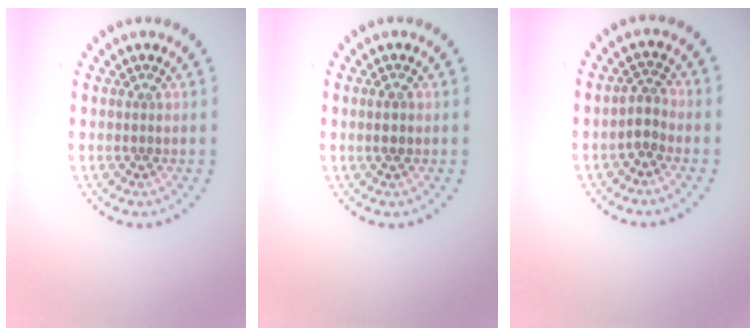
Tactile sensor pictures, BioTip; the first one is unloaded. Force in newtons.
{"total": 1.1, "press": 1.0, "slide": 0.4}
{"total": 1.8, "press": 1.4, "slide": 1.1}